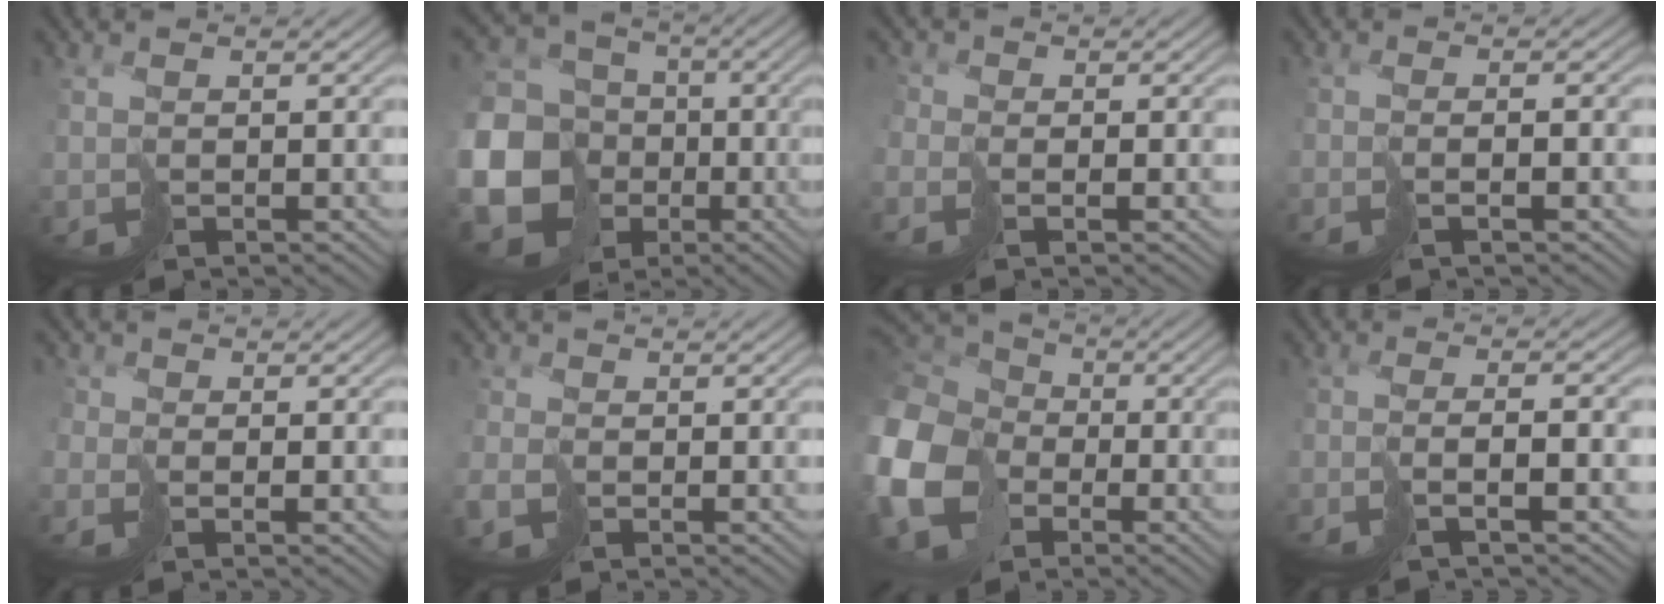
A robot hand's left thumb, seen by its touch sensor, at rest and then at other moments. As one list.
[{"total": 21.0, "force": [-5.8, 18.4, 8.3], "torque": [-0.240, -0.049, -0.117]}, {"total": 1.3, "force": [-1.2, 0.0, -0.6], "torque": [0.029, 0.008, -0.028]}, {"total": 1.4, "force": [-0.6, -1.0, 0.8], "torque": [-0.006, 0.004, -0.016]}, {"total": 1.2, "force": [-0.9, -0.1, -0.8], "torque": [0.033, 0.006, -0.021]}, {"total": 2.0, "force": [-1.0, 1.6, 0.6], "torque": [-0.008, -0.002, -0.022]}, {"total": 16.5, "force": [-5.2, 12.9, 8.8], "torque": [-0.277, -0.027, -0.099]}, {"total": 3.6, "force": [-2.1, -0.6, 2.9], "torque": [-0.026, 0.013, -0.045]}]